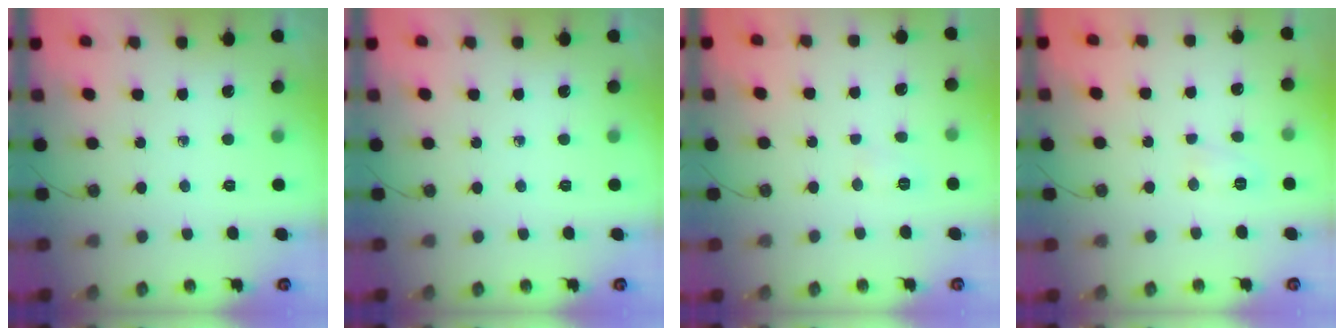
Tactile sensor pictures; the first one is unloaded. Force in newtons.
{"total": 0.0}
{"total": 3.9, "press": 3.8, "slide": 1.0}
{"total": 4.7, "press": 4.7, "slide": 0.5}